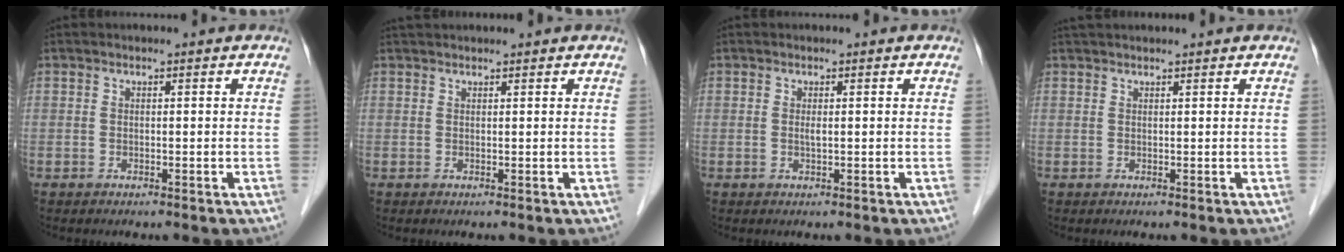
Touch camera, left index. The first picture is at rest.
{"total": 2.7, "force": [2.6, 0.1, 0.9], "torque": [-0.008, 0.034, 0.043]}
{"total": 0.7, "force": [0.1, 0.1, 0.7], "torque": [-0.019, -0.003, 0.002]}
{"total": 4.5, "force": [4.1, 0.1, 1.7], "torque": [-0.019, 0.038, 0.059]}